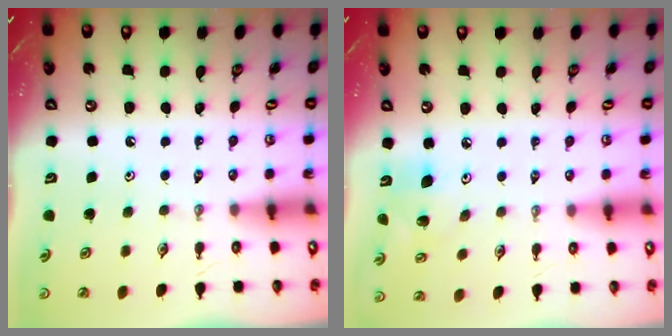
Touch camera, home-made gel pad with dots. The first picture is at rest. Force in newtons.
{"total": 9.0, "press": 8.8, "slide": 1.4}